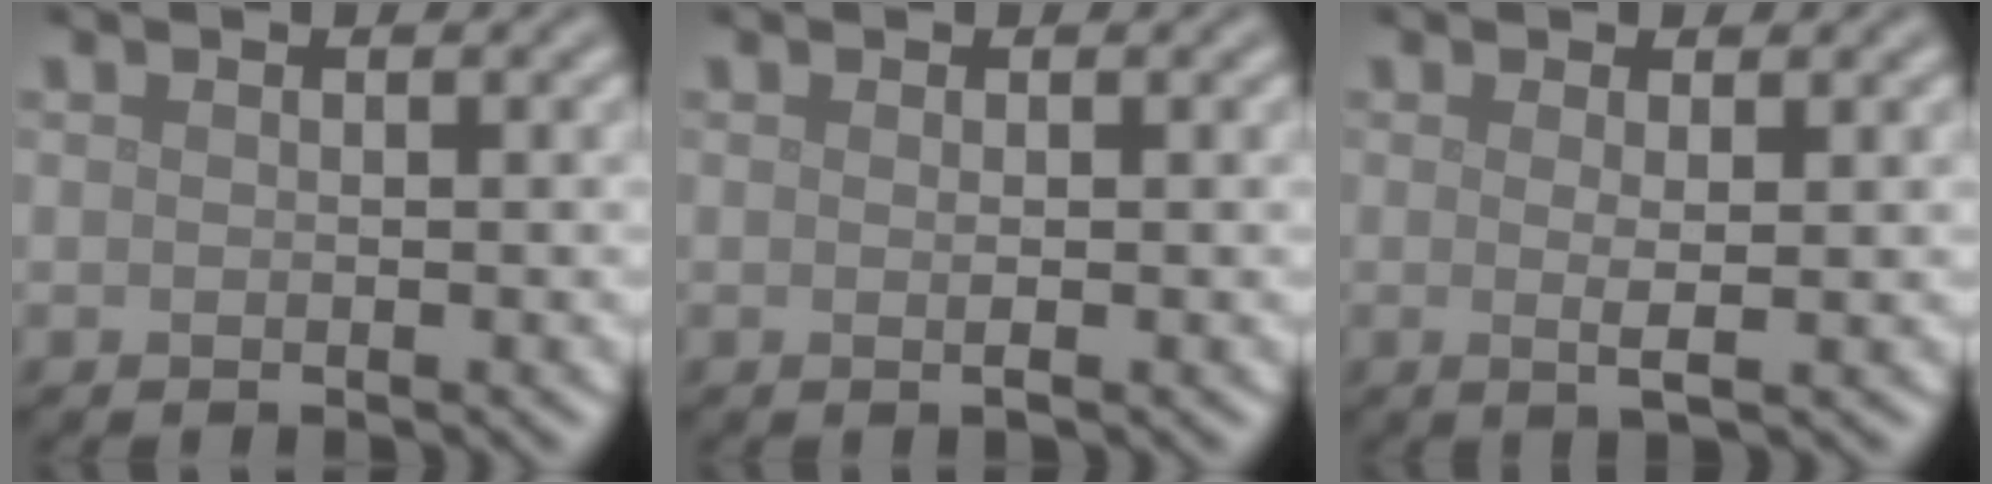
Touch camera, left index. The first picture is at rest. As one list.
[{"total": 0.7, "force": [0.0, 0.1, 0.7], "torque": [-0.014, 0.000, -0.001]}, {"total": 1.9, "force": [0.2, 0.4, 1.9], "torque": [-0.033, -0.004, -0.002]}]